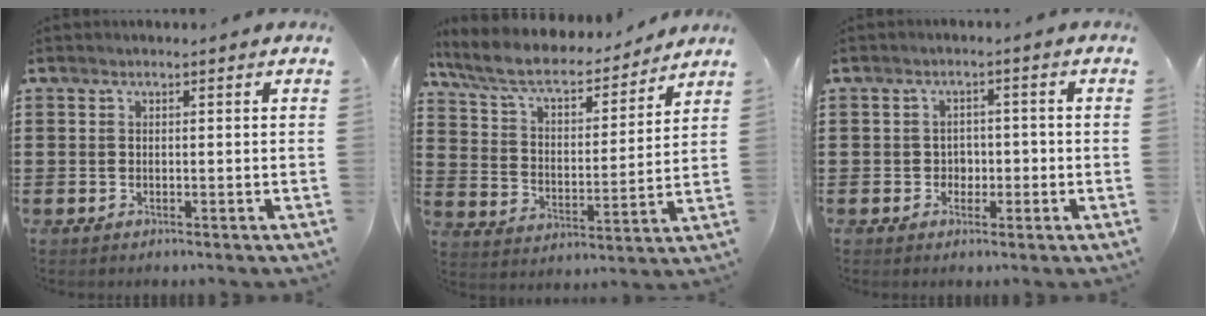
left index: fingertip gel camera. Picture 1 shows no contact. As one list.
[{"total": 8.1, "force": [6.8, 2.2, 4.0], "torque": [-0.105, -0.039, 0.114]}, {"total": 2.1, "force": [-0.5, 1.9, 0.9], "torque": [-0.025, 0.006, -0.015]}]